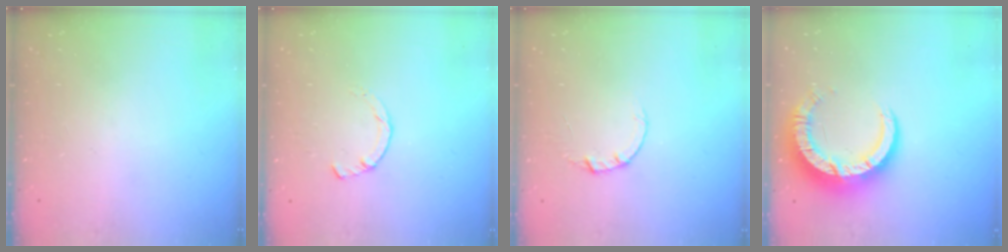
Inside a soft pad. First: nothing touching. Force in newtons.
{"total": 2.3, "press": 2.3, "slide": 0.1}
{"total": 2.0, "press": 2.0, "slide": 0.2}
{"total": 11.8, "press": 11.7, "slide": 1.3}